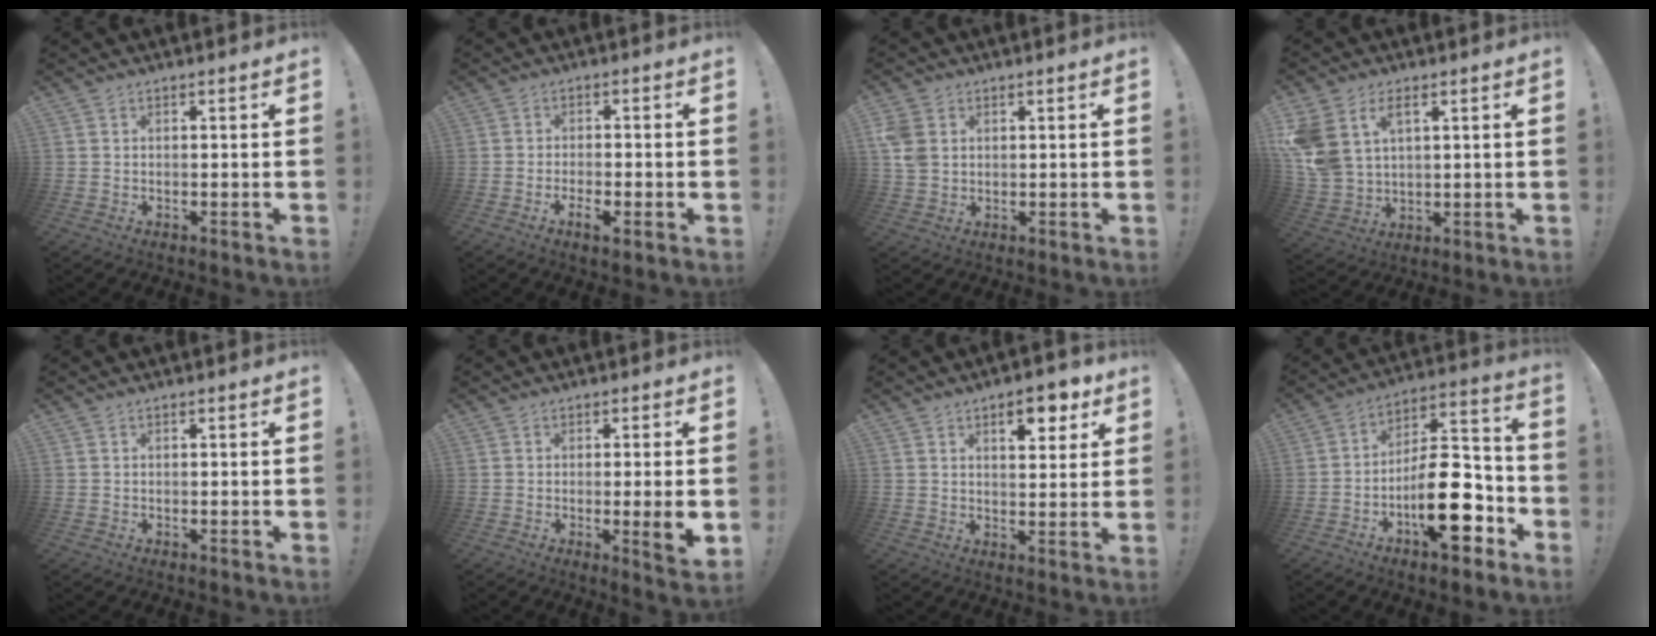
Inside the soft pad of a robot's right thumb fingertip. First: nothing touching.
{"total": 4.0, "force": [-2.2, 1.0, 3.2], "torque": [-0.060, 0.002, -0.037]}
{"total": 6.4, "force": [2.0, 4.9, 3.6], "torque": [-0.079, -0.005, 0.037]}
{"total": 10.1, "force": [4.7, 6.8, 5.8], "torque": [-0.130, -0.017, 0.094]}
{"total": 0.0}
{"total": 6.1, "force": [-0.9, -0.2, 6.0], "torque": [-0.093, -0.008, -0.014]}
{"total": 8.2, "force": [4.3, 4.0, 5.7], "torque": [-0.058, -0.017, 0.069]}
{"total": 20.2, "force": [-7.4, 8.9, 16.6], "torque": [-0.264, 0.051, -0.106]}